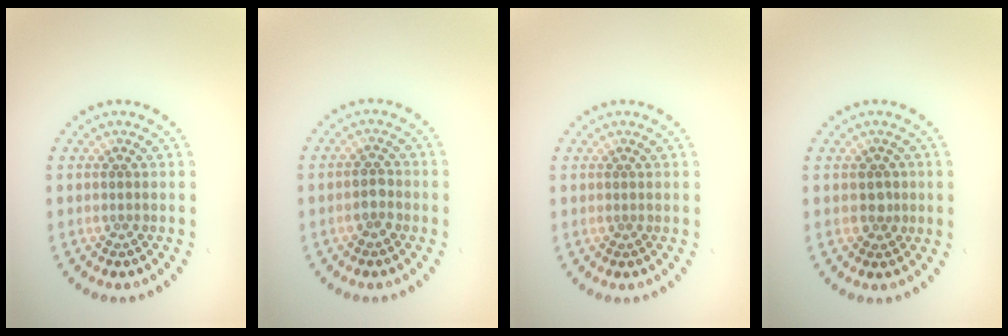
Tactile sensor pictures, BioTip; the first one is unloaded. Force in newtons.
{"total": 1.5, "press": 1.4, "slide": 0.4}
{"total": 0.0}
{"total": 1.4, "press": 1.3, "slide": 0.5}